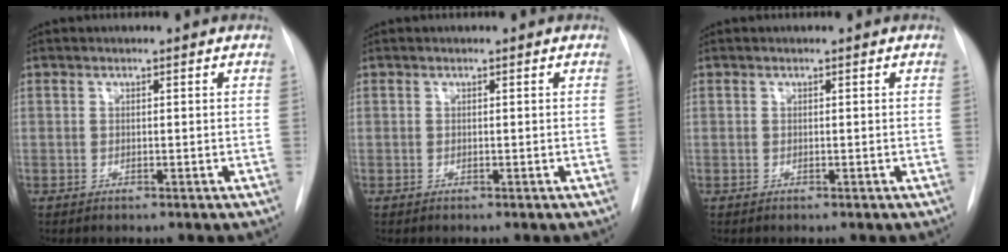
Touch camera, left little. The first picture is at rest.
{"total": 0.0}
{"total": 0.0}